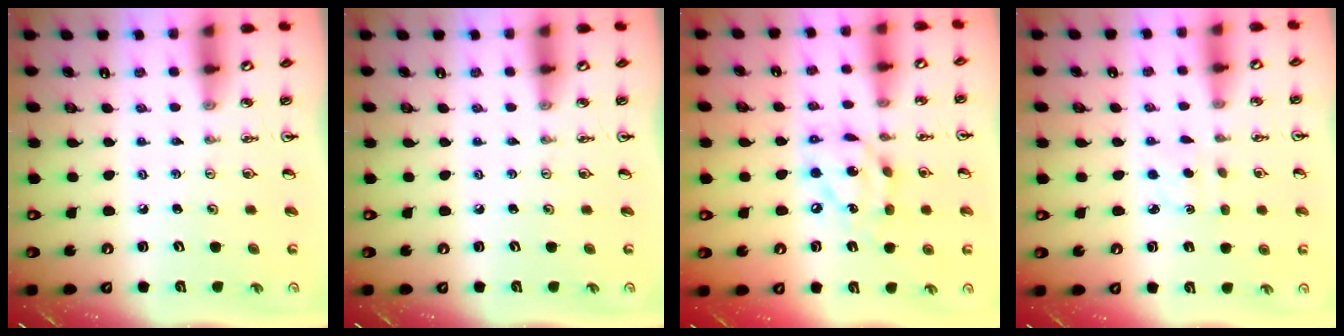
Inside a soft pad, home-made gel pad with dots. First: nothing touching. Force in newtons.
{"total": 0.0}
{"total": 13.4, "press": 13.4, "slide": 1.3}
{"total": 1.6, "press": 1.5, "slide": 0.5}